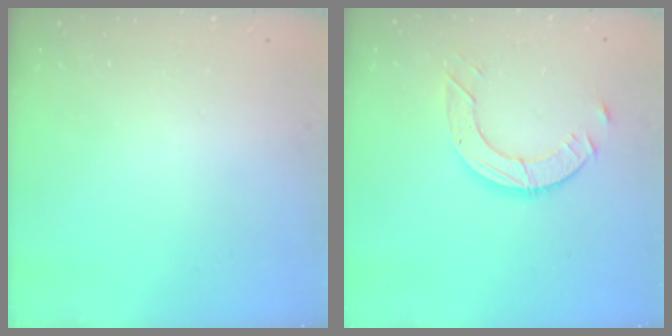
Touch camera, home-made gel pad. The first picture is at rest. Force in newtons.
{"total": 8.4, "press": 8.4, "slide": 0.5}